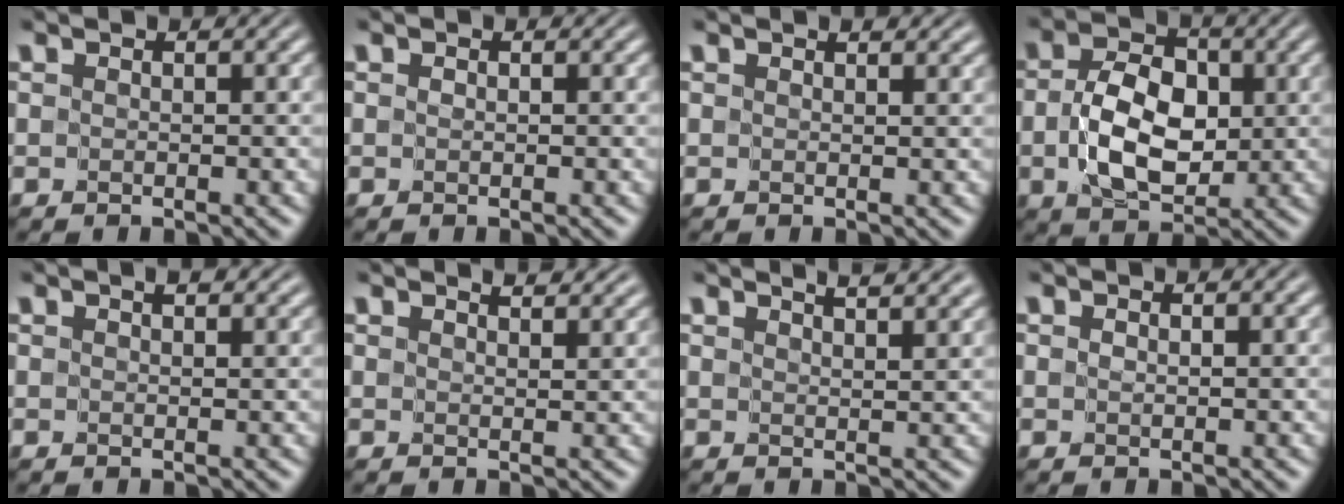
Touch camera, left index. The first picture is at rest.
{"total": 0.0}
{"total": 1.2, "force": [0.9, 0.4, 0.6], "torque": [0.000, -0.002, 0.014]}
{"total": 6.3, "force": [-0.8, 4.1, 4.7], "torque": [-0.094, -0.004, -0.010]}
{"total": 1.5, "force": [0.9, 0.6, 1.0], "torque": [-0.009, 0.002, 0.015]}
{"total": 3.2, "force": [2.8, 0.7, 1.3], "torque": [-0.007, 0.013, 0.020]}
{"total": 4.9, "force": [3.9, 1.4, 2.5], "torque": [-0.008, 0.028, 0.024]}
{"total": 0.0}